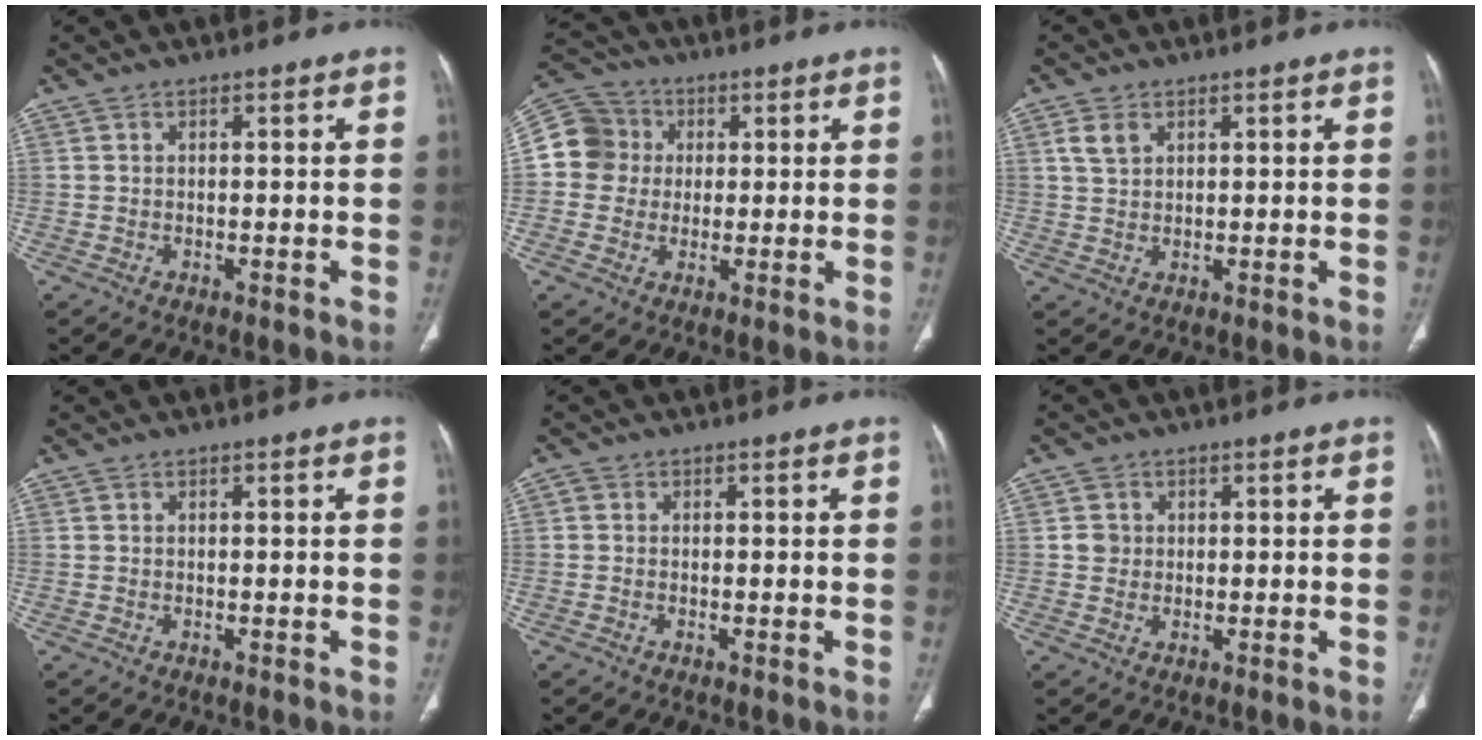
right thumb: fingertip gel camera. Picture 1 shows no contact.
{"total": 9.5, "force": [0.8, 9.2, 2.5], "torque": [-0.029, 0.019, 0.006]}
{"total": 3.3, "force": [1.6, 2.2, 1.9], "torque": [-0.038, 0.001, 0.038]}
{"total": 0.0}
{"total": 0.7, "force": [-0.1, 0.6, 0.3], "torque": [-0.006, 0.001, -0.009]}
{"total": 2.5, "force": [0.4, 2.4, 0.6], "torque": [0.003, 0.001, 0.008]}